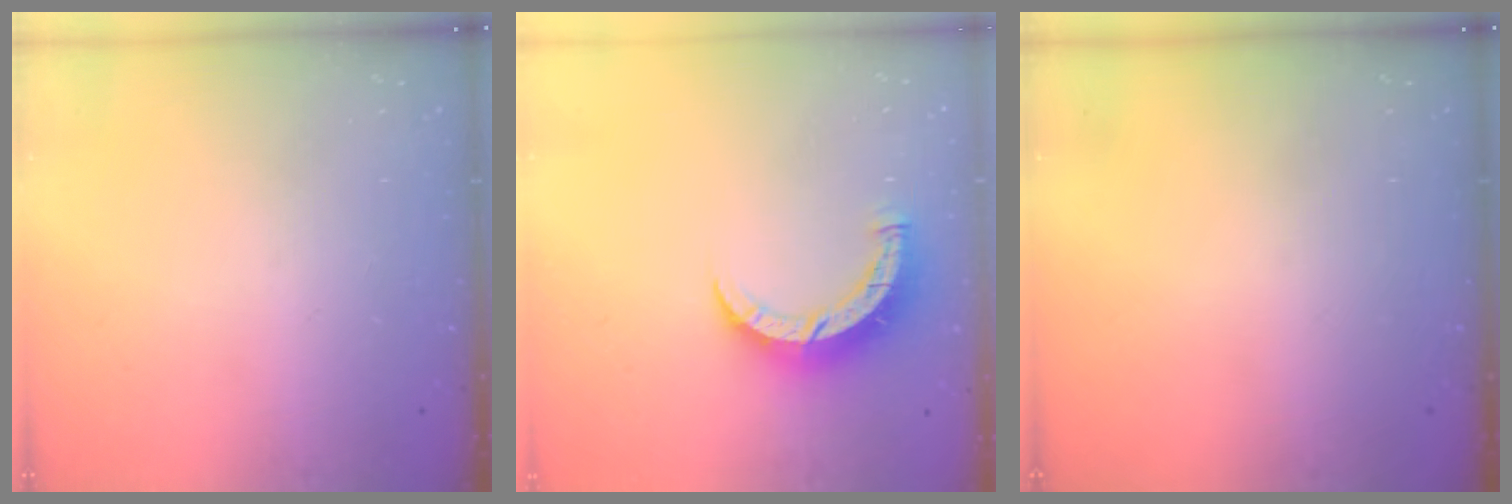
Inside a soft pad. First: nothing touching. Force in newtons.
{"total": 7.5, "press": 7.5, "slide": 0.5}
{"total": 0.0}